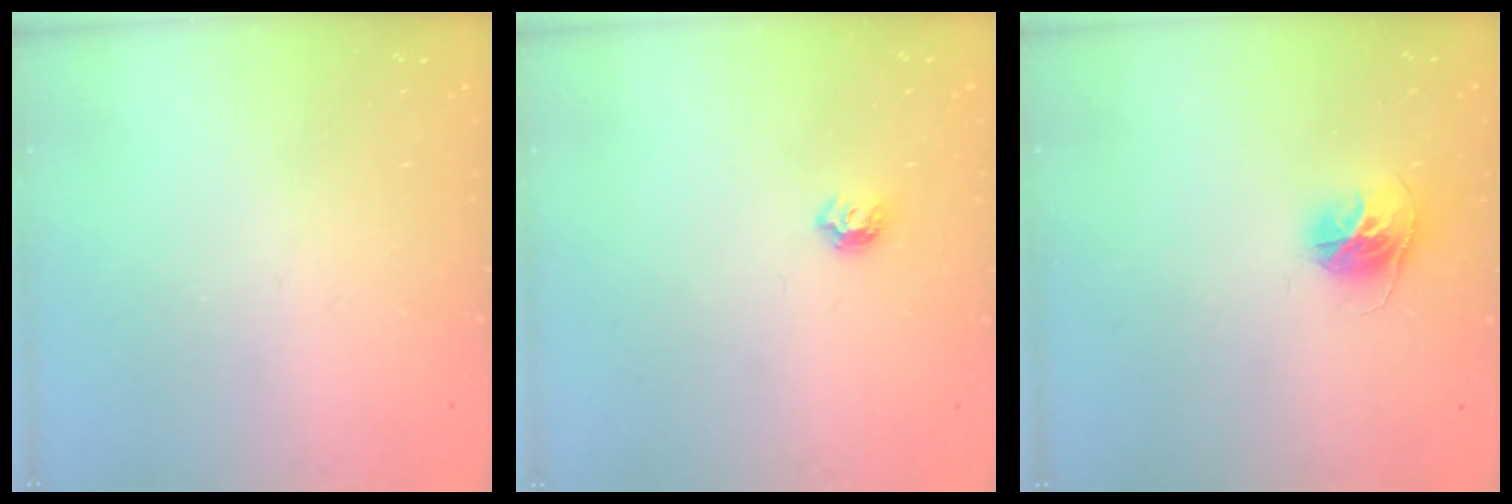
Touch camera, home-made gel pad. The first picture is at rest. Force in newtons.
{"total": 5.5, "press": 5.5, "slide": 0.8}
{"total": 11.2, "press": 11.2, "slide": 1.1}